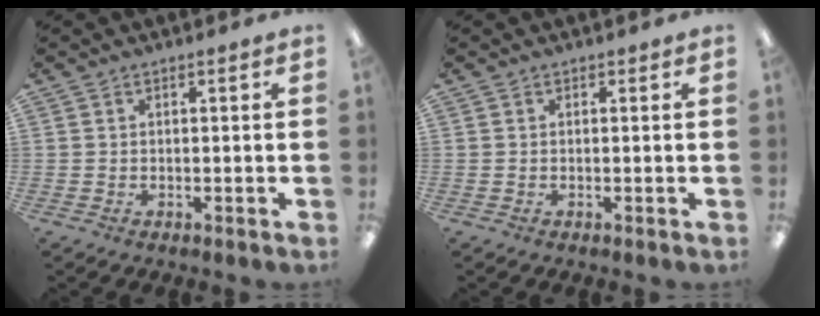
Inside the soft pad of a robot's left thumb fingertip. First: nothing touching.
{"total": 0.0}